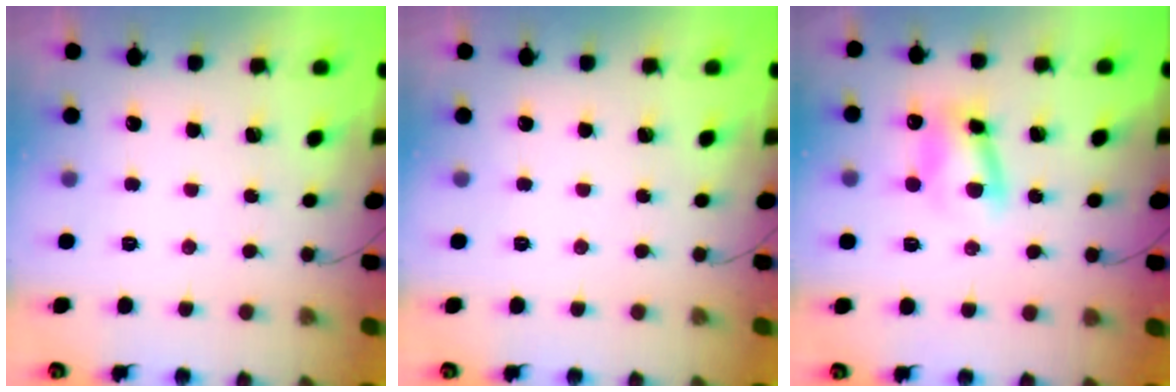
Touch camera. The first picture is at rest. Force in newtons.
{"total": 0.0}
{"total": 8.5, "press": 8.4, "slide": 1.2}